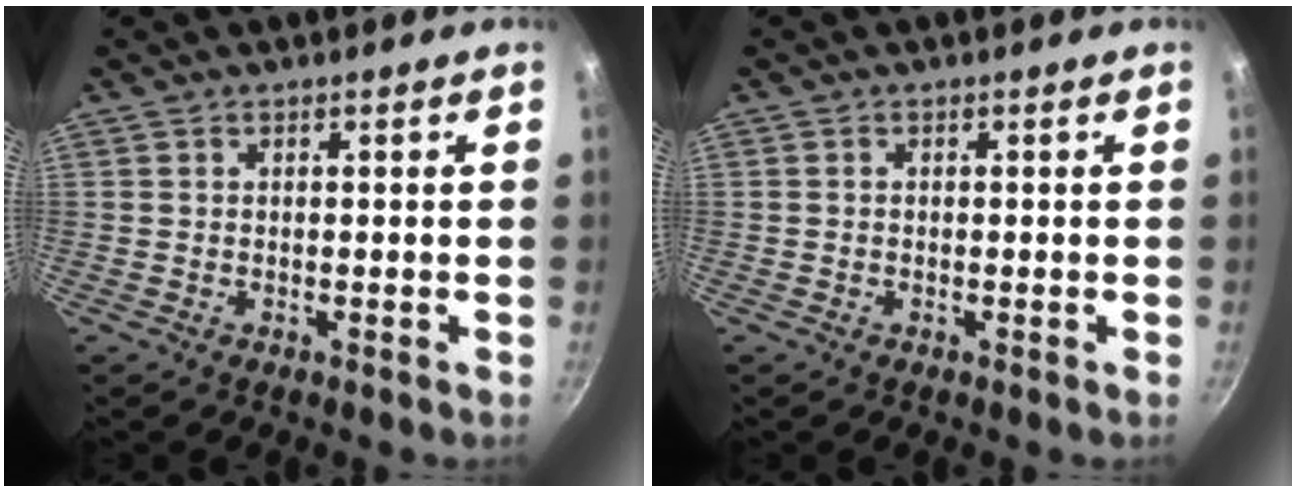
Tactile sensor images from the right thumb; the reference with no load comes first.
{"total": 0.0}